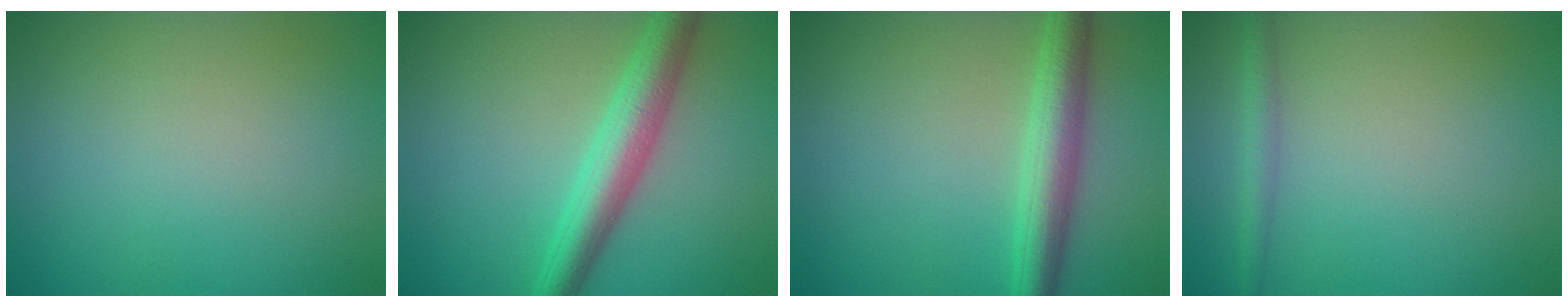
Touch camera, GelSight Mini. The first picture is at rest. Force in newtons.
{"total": 5.0, "press": 5.0, "slide": 0.1}
{"total": 4.4, "press": 4.4, "slide": 0.1}
{"total": 1.7, "press": 1.7, "slide": 0.1}